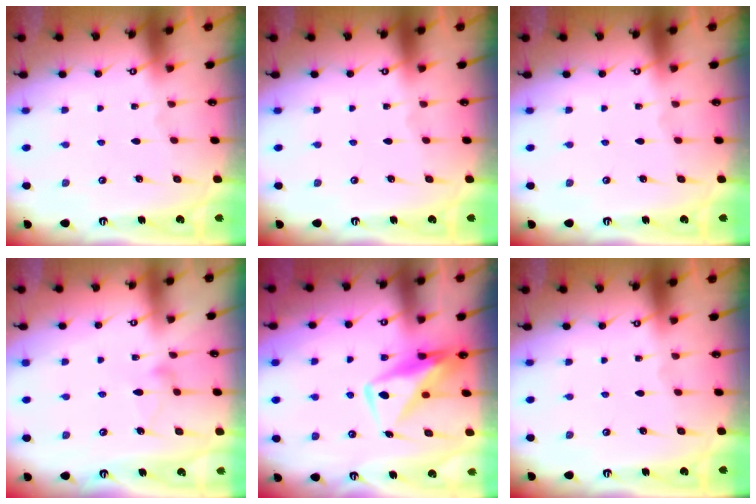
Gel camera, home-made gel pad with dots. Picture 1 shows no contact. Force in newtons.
{"total": 0.0}
{"total": 0.0}
{"total": 7.7, "press": 7.7, "slide": 0.4}
{"total": 11.4, "press": 11.3, "slide": 1.1}
{"total": 0.0}